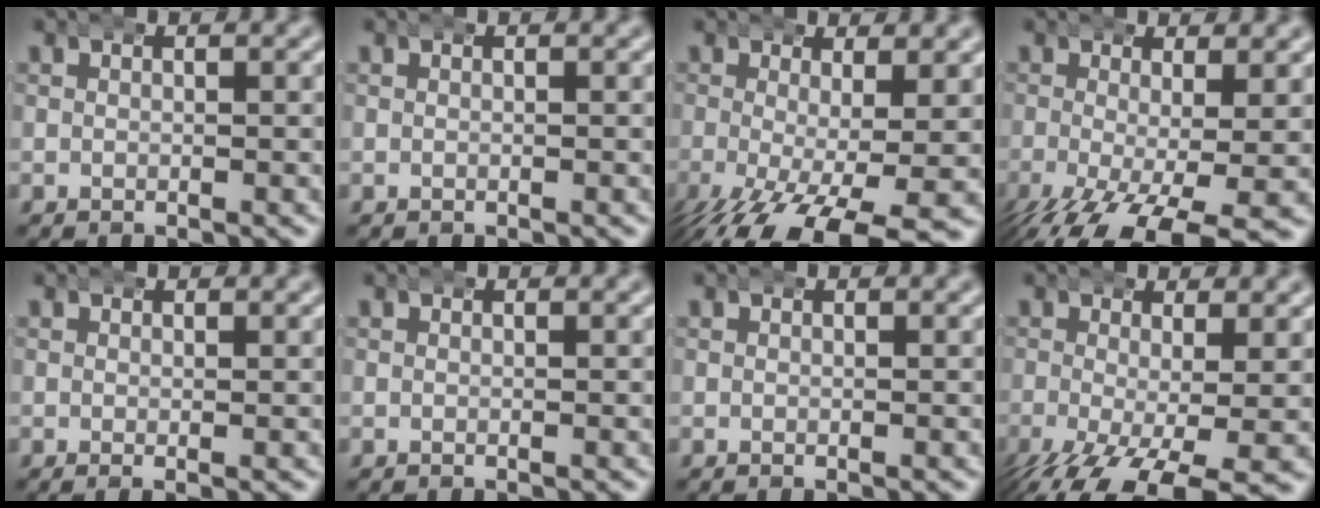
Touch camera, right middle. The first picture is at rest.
{"total": 0.0}
{"total": 8.8, "force": [-4.6, 3.3, 6.8], "torque": [-0.124, -0.037, -0.052]}
{"total": 8.1, "force": [-4.4, 3.0, 6.0], "torque": [-0.113, -0.037, -0.054]}
{"total": 0.8, "force": [0.2, 0.0, 0.8], "torque": [-0.015, 0.001, 0.000]}
{"total": 0.0}
{"total": 0.0}
{"total": 7.3, "force": [-4.0, 2.7, 5.5], "torque": [-0.106, -0.036, -0.047]}